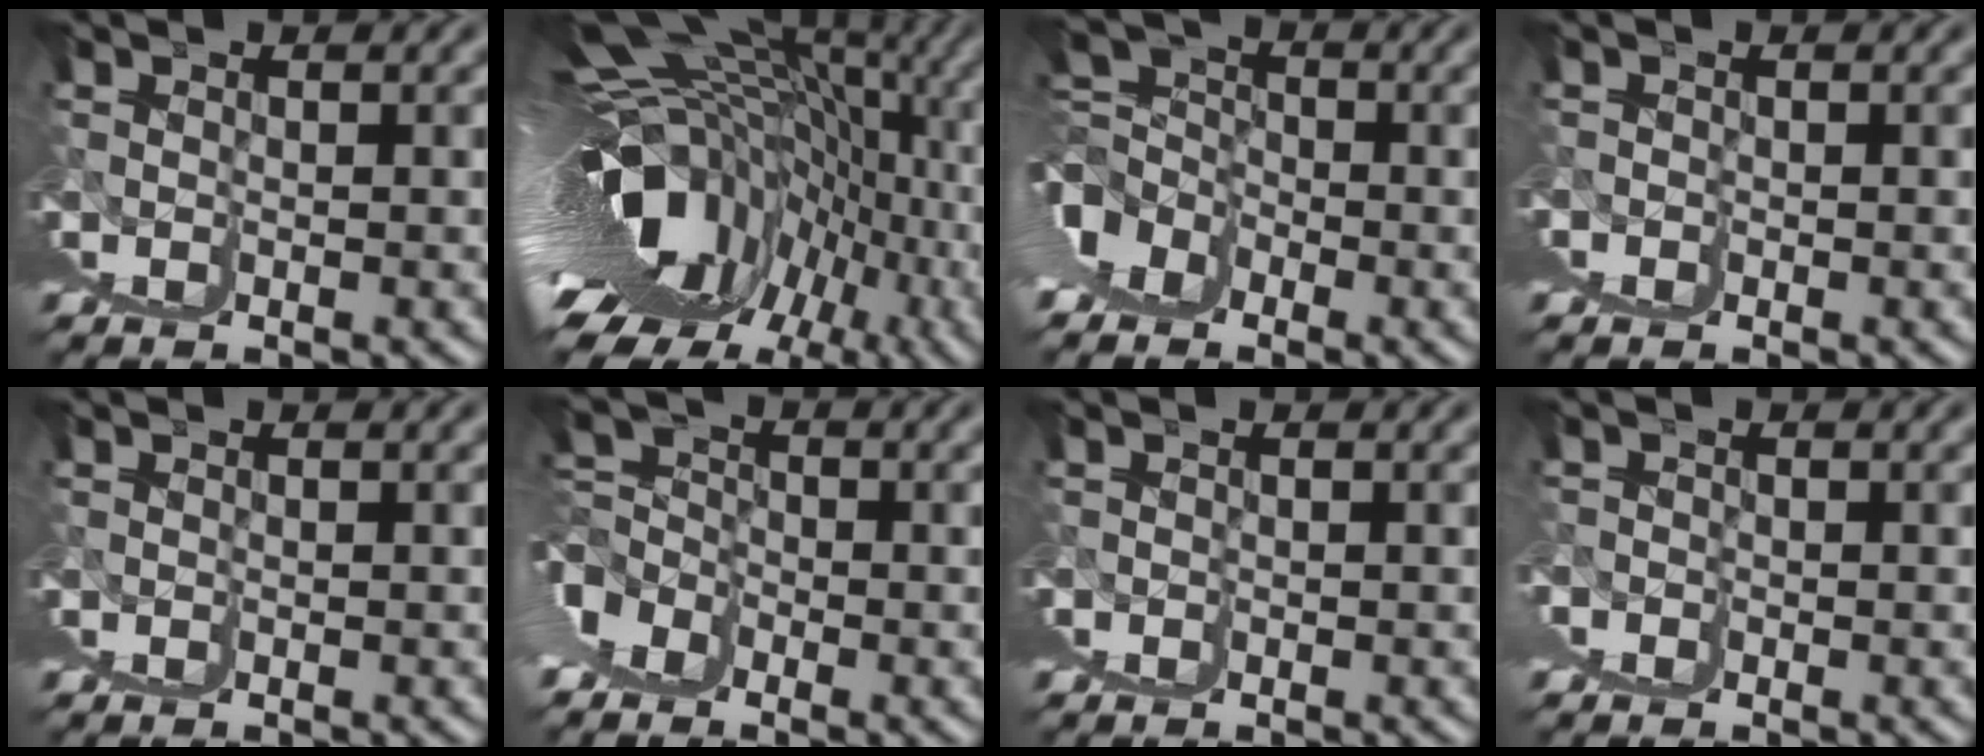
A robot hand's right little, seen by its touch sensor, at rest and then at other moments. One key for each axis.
{"total": 14.2, "fx": 0.3, "fy": 4.9, "fz": 13.3, "tx": -0.146, "ty": 0.014, "tz": 0.016}
{"total": 4.0, "fx": 2.7, "fy": -1.7, "fz": 2.4, "tx": -0.017, "ty": 0.023, "tz": 0.043}
{"total": 2.3, "fx": 0.4, "fy": -2.2, "fz": -0.6, "tx": 0.013, "ty": 0.004, "tz": 0.010}
{"total": 0.0}
{"total": 3.3, "fx": 2.1, "fy": -2.5, "fz": 0.8, "tx": -0.005, "ty": 0.015, "tz": 0.036}
{"total": 1.1, "fx": 0.2, "fy": -1.0, "fz": -0.2, "tx": 0.007, "ty": 0.003, "tz": 0.003}
{"total": 3.7, "fx": 1.0, "fy": -3.3, "fz": -1.3, "tx": 0.028, "ty": 0.013, "tz": 0.019}